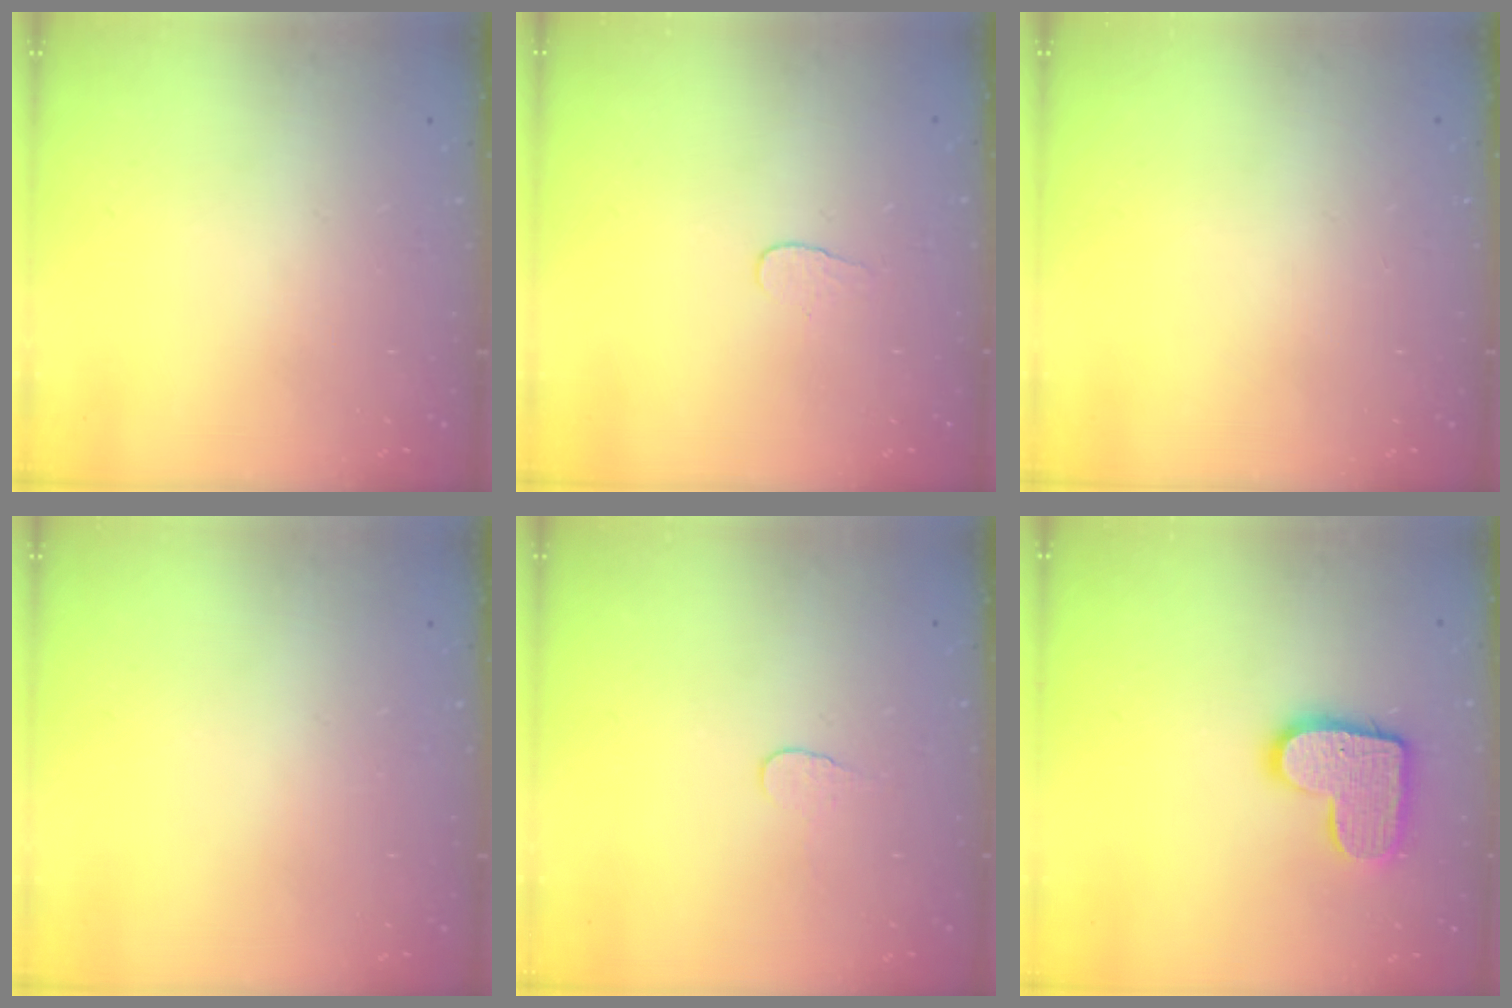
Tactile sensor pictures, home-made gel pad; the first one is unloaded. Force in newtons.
{"total": 3.8, "press": 3.8, "slide": 0.4}
{"total": 0.0}
{"total": 0.0}
{"total": 3.9, "press": 3.9, "slide": 0.4}
{"total": 13.5, "press": 13.5, "slide": 0.8}